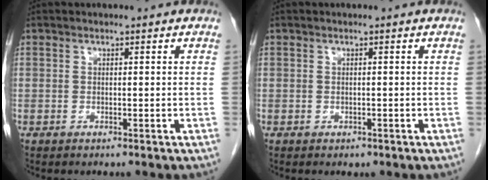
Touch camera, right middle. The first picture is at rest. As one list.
[{"total": 0.6, "force": [-0.3, 0.5, 0.2], "torque": [-0.006, 0.001, -0.002]}]